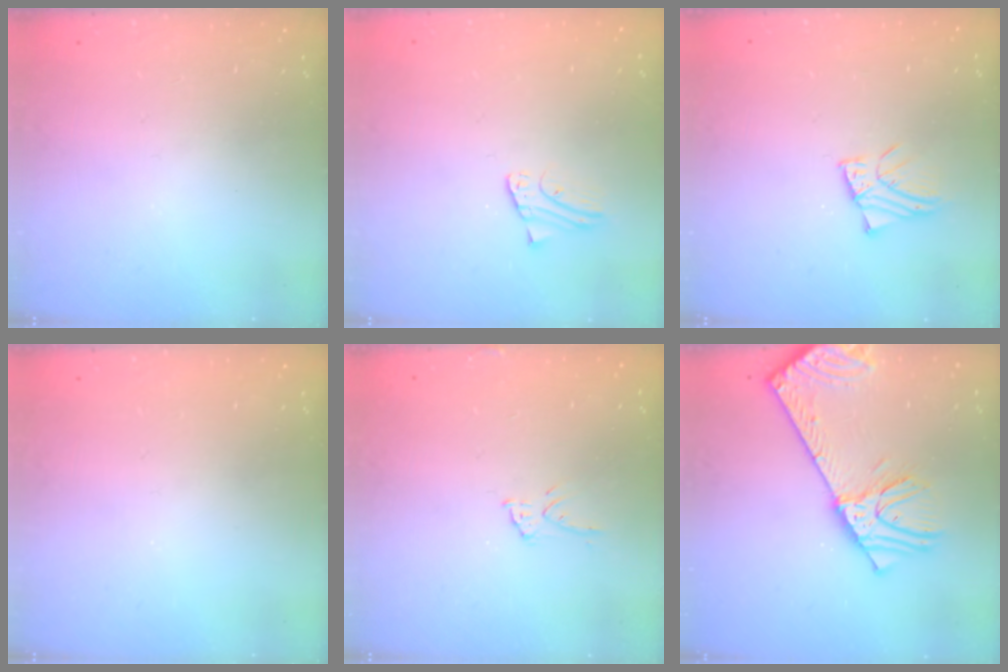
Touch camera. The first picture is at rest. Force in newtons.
{"total": 1.9, "press": 1.9, "slide": 0.1}
{"total": 3.2, "press": 3.2, "slide": 0.1}
{"total": 0.0}
{"total": 5.4, "press": 5.4, "slide": 0.3}
{"total": 14.4, "press": 14.1, "slide": 3.0}